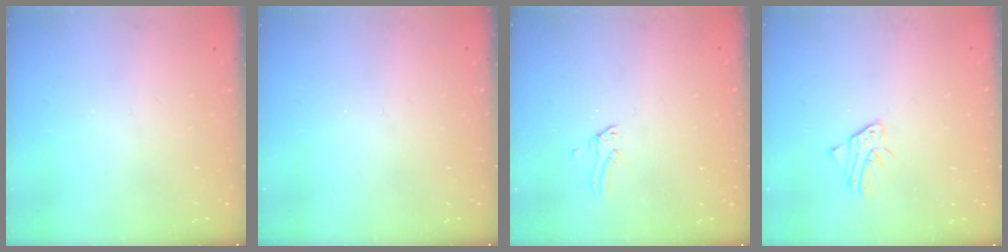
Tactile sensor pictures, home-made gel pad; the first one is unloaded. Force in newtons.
{"total": 0.0}
{"total": 0.0}
{"total": 1.3, "press": 1.3, "slide": 0.1}